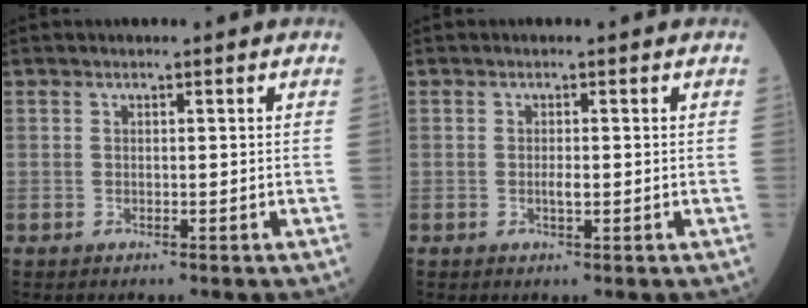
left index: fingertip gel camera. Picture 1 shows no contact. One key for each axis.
{"total": 1.1, "fx": -0.1, "fy": 0.3, "fz": 1.1, "tx": -0.022, "ty": -0.001, "tz": -0.001}